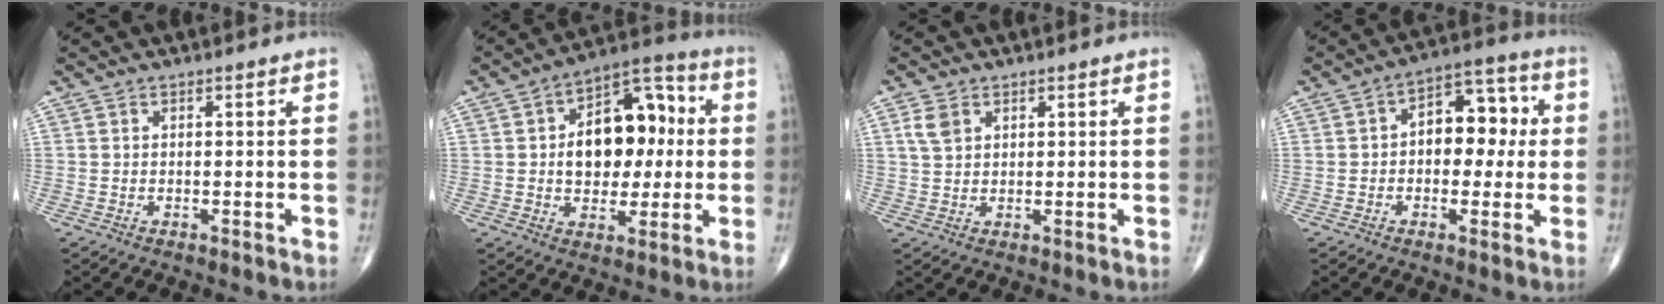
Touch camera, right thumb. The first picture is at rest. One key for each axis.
{"total": 16.1, "fx": 1.3, "fy": 10.5, "fz": 12.1, "tx": -0.134, "ty": 0.031, "tz": 0.018}
{"total": 3.5, "fx": 1.6, "fy": 2.3, "fz": 2.0, "tx": -0.037, "ty": 0.000, "tz": 0.036}
{"total": 10.9, "fx": 0.8, "fy": 6.9, "fz": 8.4, "tx": -0.075, "ty": 0.030, "tz": 0.002}